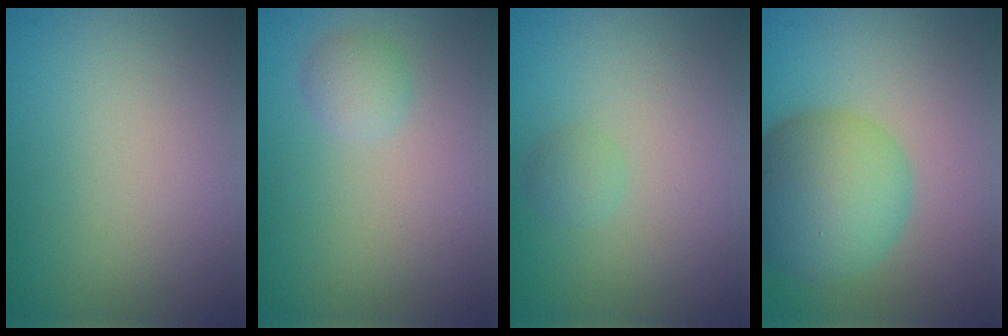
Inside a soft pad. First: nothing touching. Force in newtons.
{"total": 1.4, "press": 1.4, "slide": 0.0}
{"total": 1.1, "press": 1.1, "slide": 0.0}
{"total": 8.1, "press": 8.1, "slide": 0.2}